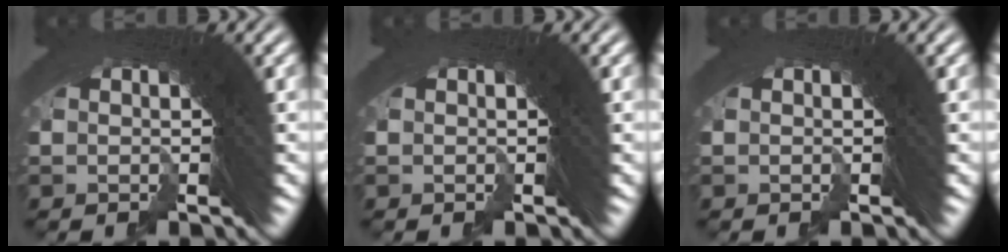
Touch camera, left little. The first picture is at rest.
{"total": 0.0}
{"total": 0.0}